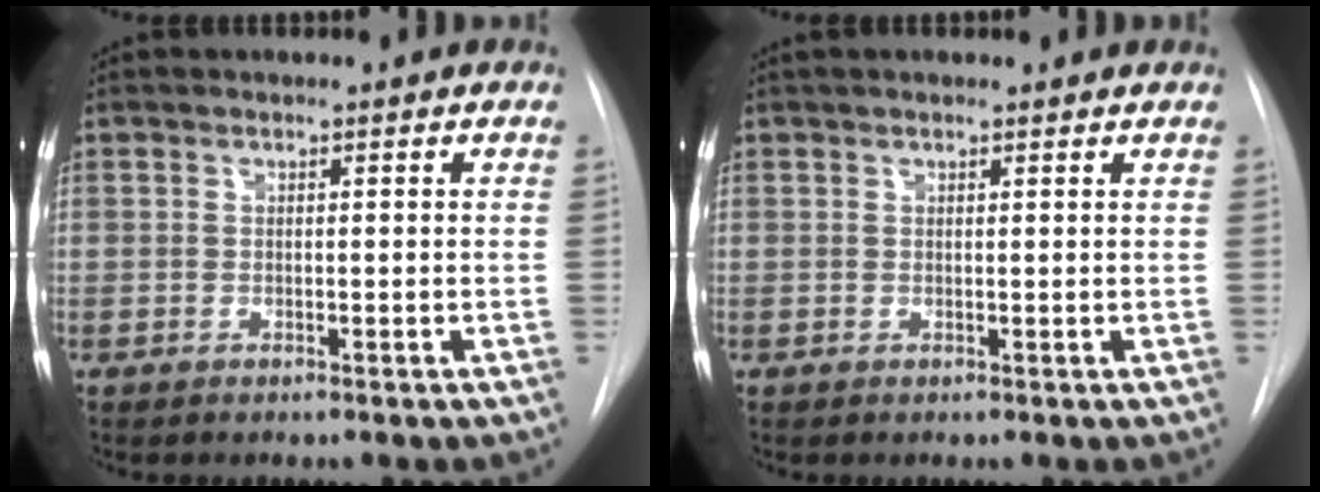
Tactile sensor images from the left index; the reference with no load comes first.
{"total": 3.3, "force": [2.8, 0.8, 1.6], "torque": [-0.021, 0.029, 0.035]}